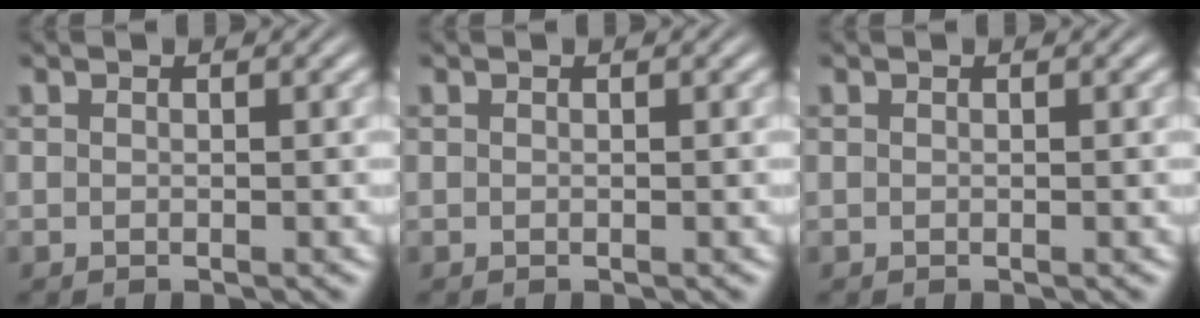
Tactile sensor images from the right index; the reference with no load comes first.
{"total": 0.0}
{"total": 0.0}